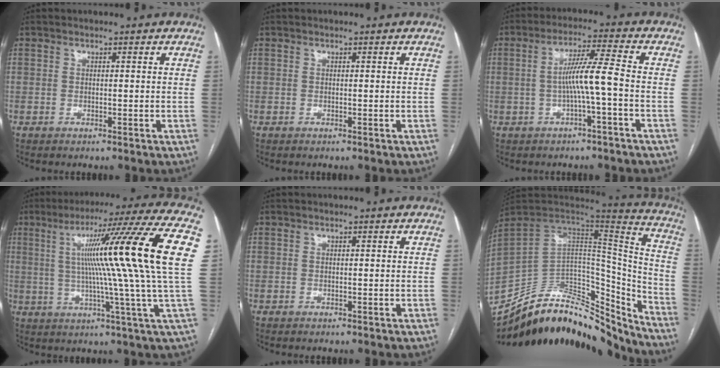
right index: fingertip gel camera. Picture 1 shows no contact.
{"total": 0.0}
{"total": 6.4, "force": [-1.3, -0.7, 6.2], "torque": [-0.113, 0.014, -0.022]}
{"total": 21.5, "force": [4.4, -2.5, 20.9], "torque": [-0.292, 0.012, 0.046]}
{"total": 0.0}
{"total": 34.4, "force": [-28.4, 13.0, 14.5], "torque": [-0.261, -0.001, -0.411]}